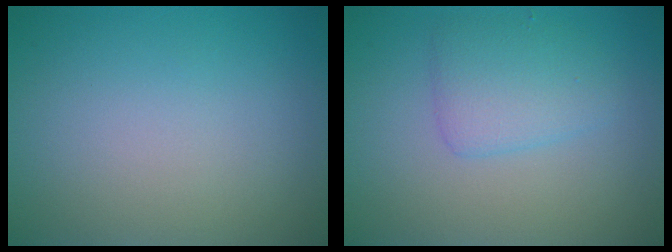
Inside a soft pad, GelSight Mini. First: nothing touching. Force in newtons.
{"total": 2.8, "press": 2.8, "slide": 0.1}